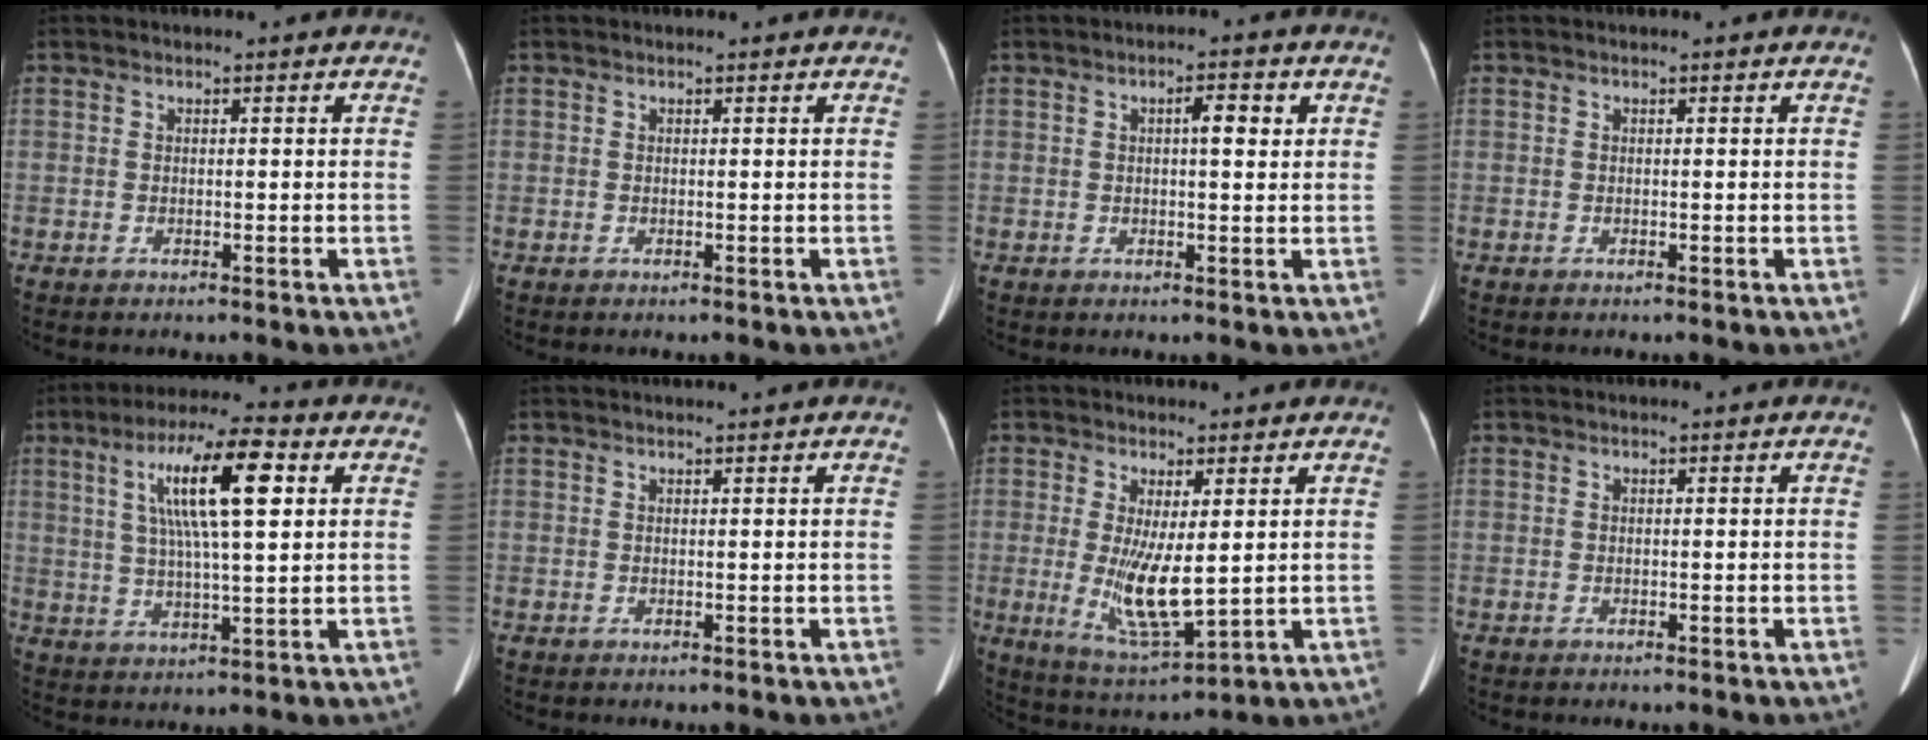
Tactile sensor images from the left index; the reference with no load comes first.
{"total": 0.6, "force": [0.6, 0.0, 0.1], "torque": [-0.002, 0.002, 0.007]}
{"total": 3.2, "force": [1.0, 0.7, 2.9], "torque": [-0.047, 0.008, 0.014]}
{"total": 0.0}
{"total": 12.6, "force": [4.0, 1.9, 11.8], "torque": [-0.218, 0.021, 0.069]}
{"total": 1.1, "force": [0.9, -0.3, 0.5], "torque": [-0.008, 0.006, 0.022]}
{"total": 8.5, "force": [0.3, 1.9, 8.3], "torque": [-0.164, -0.026, 0.016]}
{"total": 0.0}